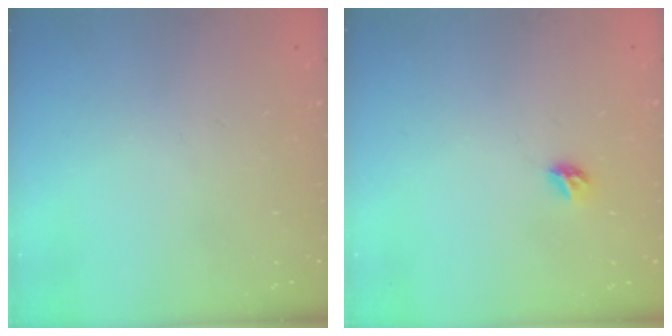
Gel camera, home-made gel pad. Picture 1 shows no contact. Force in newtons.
{"total": 5.4, "press": 5.4, "slide": 0.5}